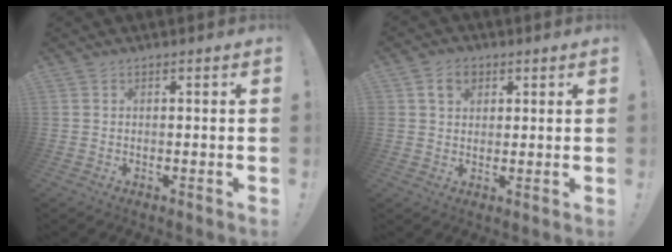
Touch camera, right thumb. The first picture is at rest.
{"total": 5.6, "force": [2.4, 4.3, 2.5], "torque": [-0.035, 0.000, 0.044]}